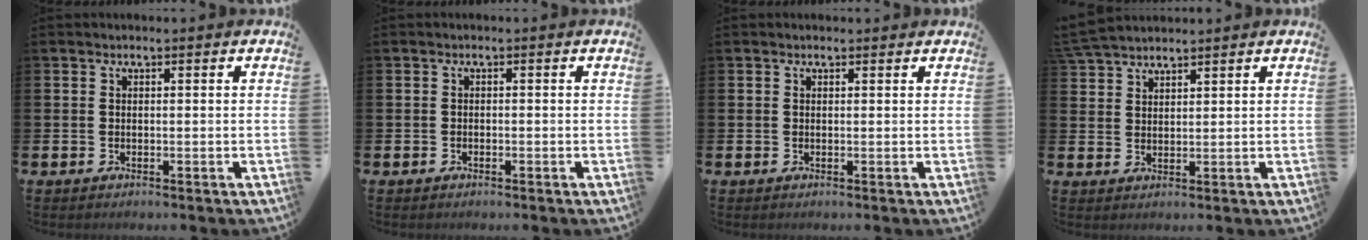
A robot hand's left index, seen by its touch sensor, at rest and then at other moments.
{"total": 0.6, "force": [-0.5, 0.3, 0.1], "torque": [-0.007, 0.001, -0.010]}
{"total": 0.0}
{"total": 4.3, "force": [4.2, 0.7, 0.7], "torque": [-0.022, -0.014, 0.080]}